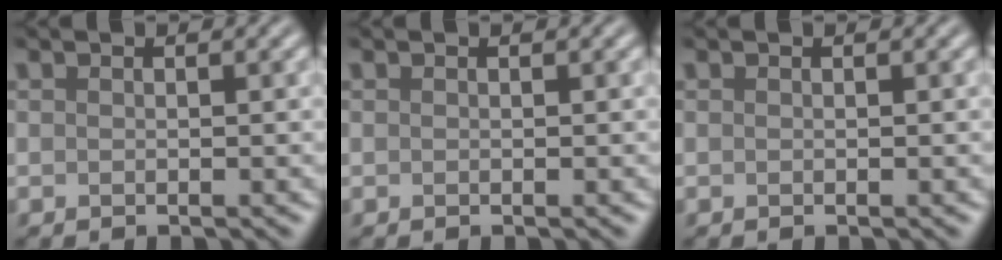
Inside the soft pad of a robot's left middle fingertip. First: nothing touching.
{"total": 0.0}
{"total": 0.0}